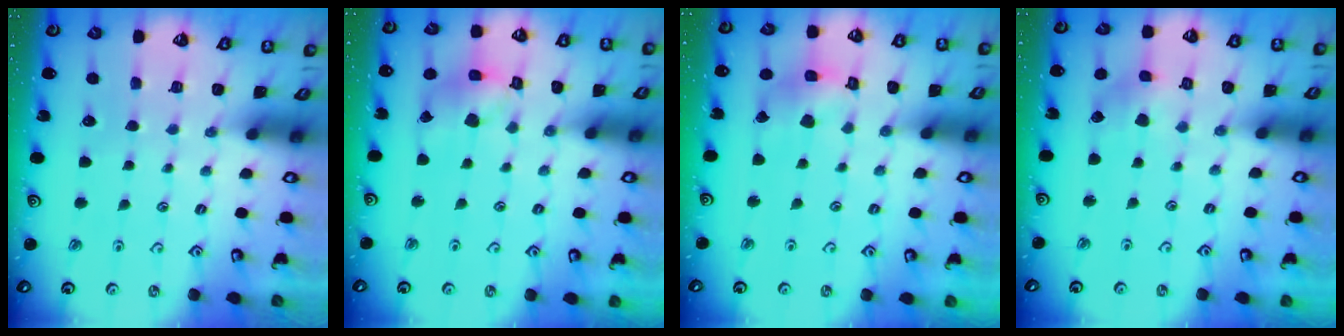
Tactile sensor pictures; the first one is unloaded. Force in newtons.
{"total": 11.6, "press": 11.5, "slide": 1.4}
{"total": 8.7, "press": 8.6, "slide": 0.9}
{"total": 3.8, "press": 3.8, "slide": 0.4}